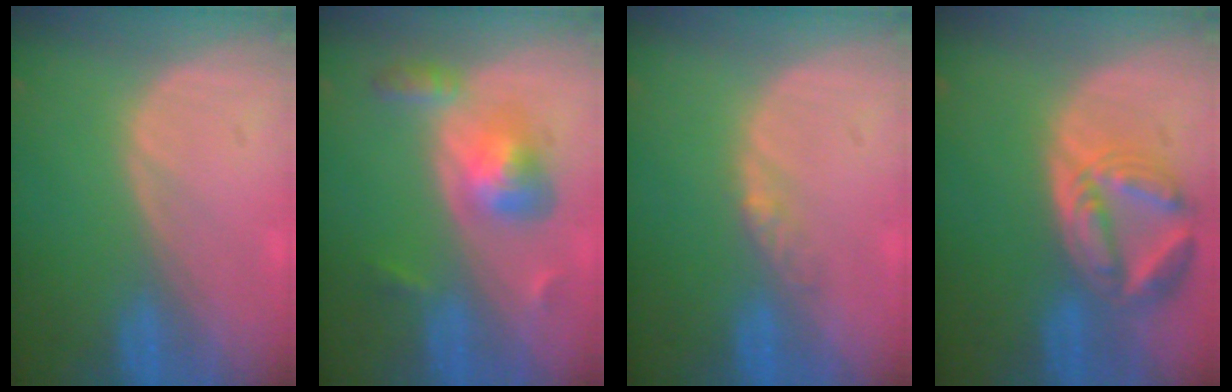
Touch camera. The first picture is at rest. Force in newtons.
{"total": 6.1, "press": 5.5, "slide": 2.7}
{"total": 2.2, "press": 1.7, "slide": 1.3}
{"total": 8.1, "press": 7.2, "slide": 3.7}